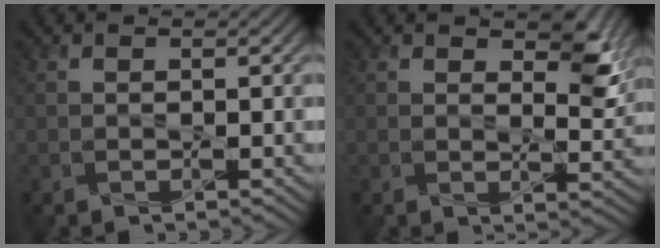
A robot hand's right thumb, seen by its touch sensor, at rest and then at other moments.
{"total": 5.3, "force": [3.1, 2.3, 3.6], "torque": [-0.053, -0.012, 0.045]}